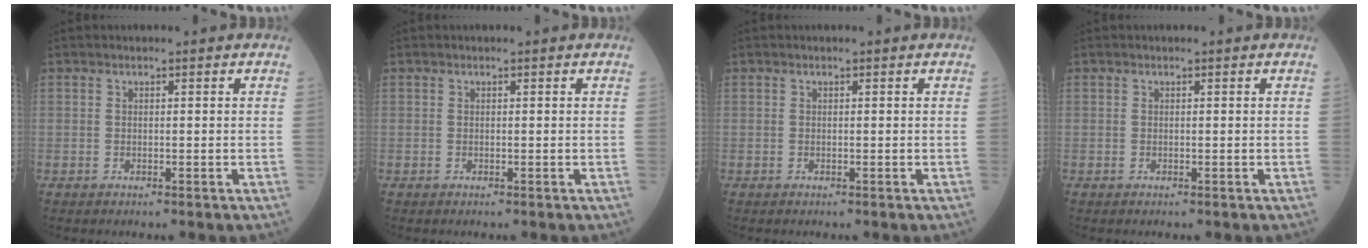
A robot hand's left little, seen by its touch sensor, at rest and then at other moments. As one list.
[{"total": 0.0}, {"total": 0.0}, {"total": 0.0}]